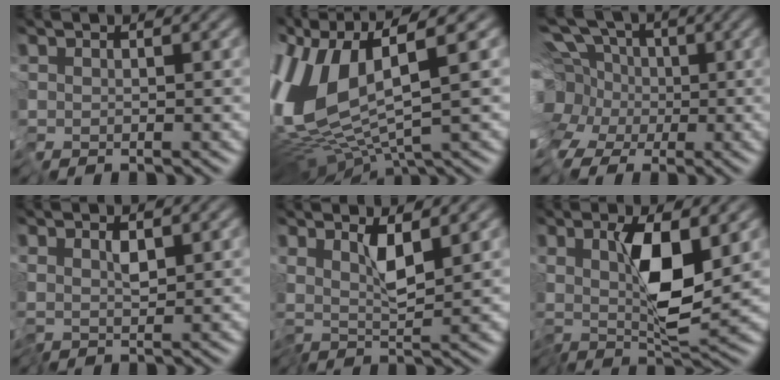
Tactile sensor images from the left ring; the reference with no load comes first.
{"total": 11.4, "force": [0.5, 3.8, 10.8], "torque": [-0.234, -0.012, 0.022]}
{"total": 10.7, "force": [-0.7, 7.8, 7.3], "torque": [-0.142, 0.016, -0.042]}
{"total": 1.5, "force": [0.4, 0.2, 1.4], "torque": [-0.027, -0.004, 0.011]}
{"total": 2.7, "force": [1.0, -0.3, 2.5], "torque": [-0.045, -0.009, 0.021]}
{"total": 4.9, "force": [0.8, 0.6, 4.8], "torque": [-0.086, -0.011, 0.018]}